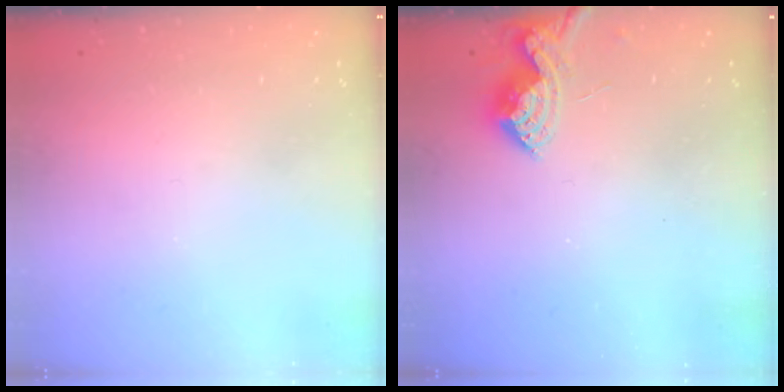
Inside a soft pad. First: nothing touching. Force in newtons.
{"total": 8.6, "press": 8.5, "slide": 0.2}